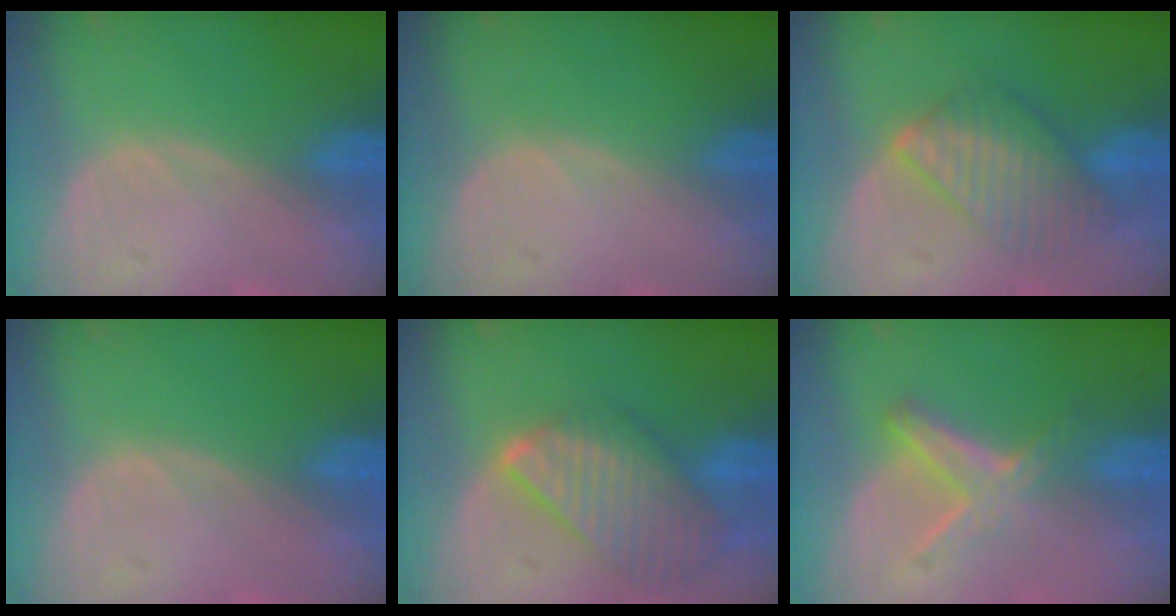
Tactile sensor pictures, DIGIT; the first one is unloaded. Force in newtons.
{"total": 0.0}
{"total": 6.6, "press": 6.6, "slide": 0.6}
{"total": 0.0}
{"total": 9.8, "press": 8.4, "slide": 5.0}
{"total": 6.1, "press": 5.2, "slide": 3.2}